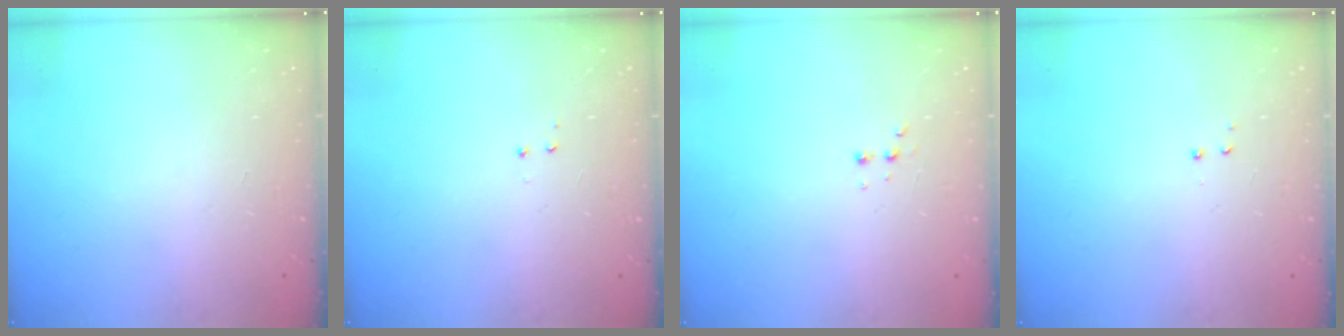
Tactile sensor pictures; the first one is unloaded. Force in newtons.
{"total": 4.0, "press": 4.0, "slide": 0.4}
{"total": 2.5, "press": 2.4, "slide": 0.8}
{"total": 2.9, "press": 2.8, "slide": 0.6}